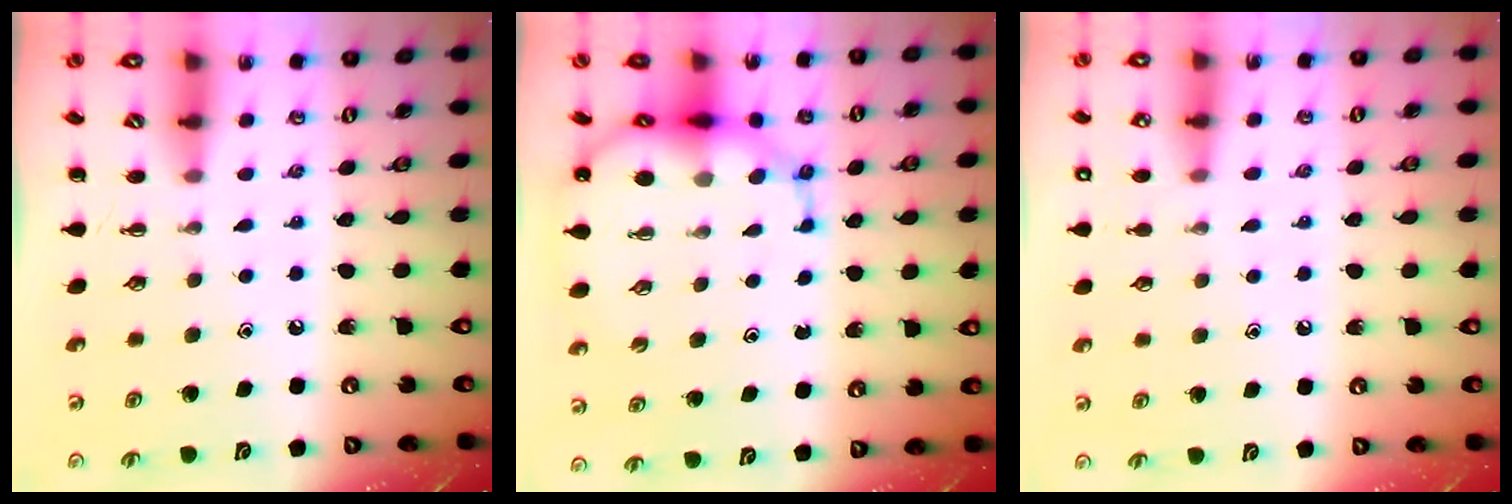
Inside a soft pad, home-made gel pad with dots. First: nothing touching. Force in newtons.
{"total": 10.2, "press": 9.7, "slide": 3.1}
{"total": 6.0, "press": 5.6, "slide": 2.1}